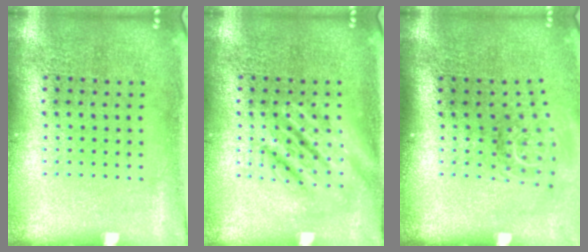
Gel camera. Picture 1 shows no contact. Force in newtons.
{"total": 2.7, "press": 2.7, "slide": 0.3}
{"total": 1.7, "press": 1.2, "slide": 1.2}